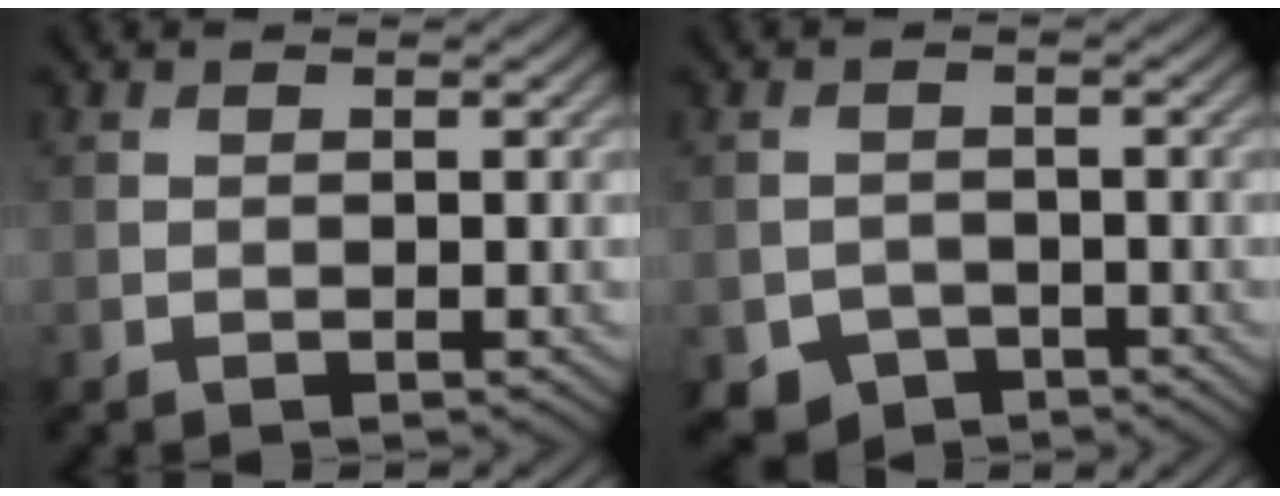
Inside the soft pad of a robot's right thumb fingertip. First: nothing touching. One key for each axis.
{"total": 3.1, "fx": -2.1, "fy": 2.2, "fz": 0.8, "tx": -0.016, "ty": -0.010, "tz": -0.040}